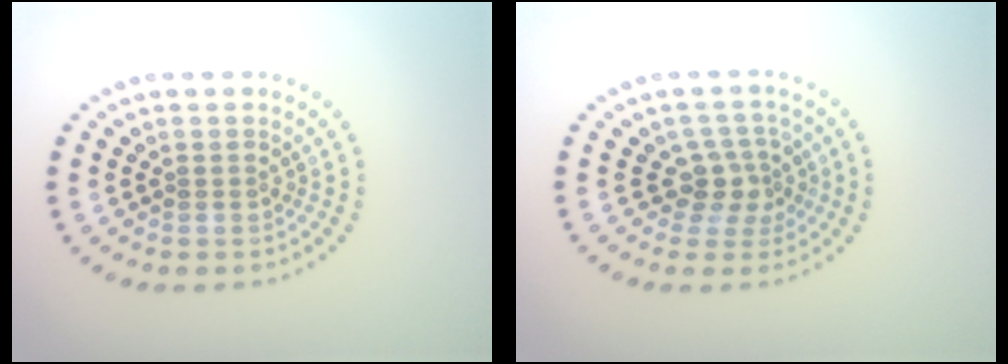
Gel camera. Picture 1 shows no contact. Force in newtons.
{"total": 2.7, "press": 2.2, "slide": 1.6}